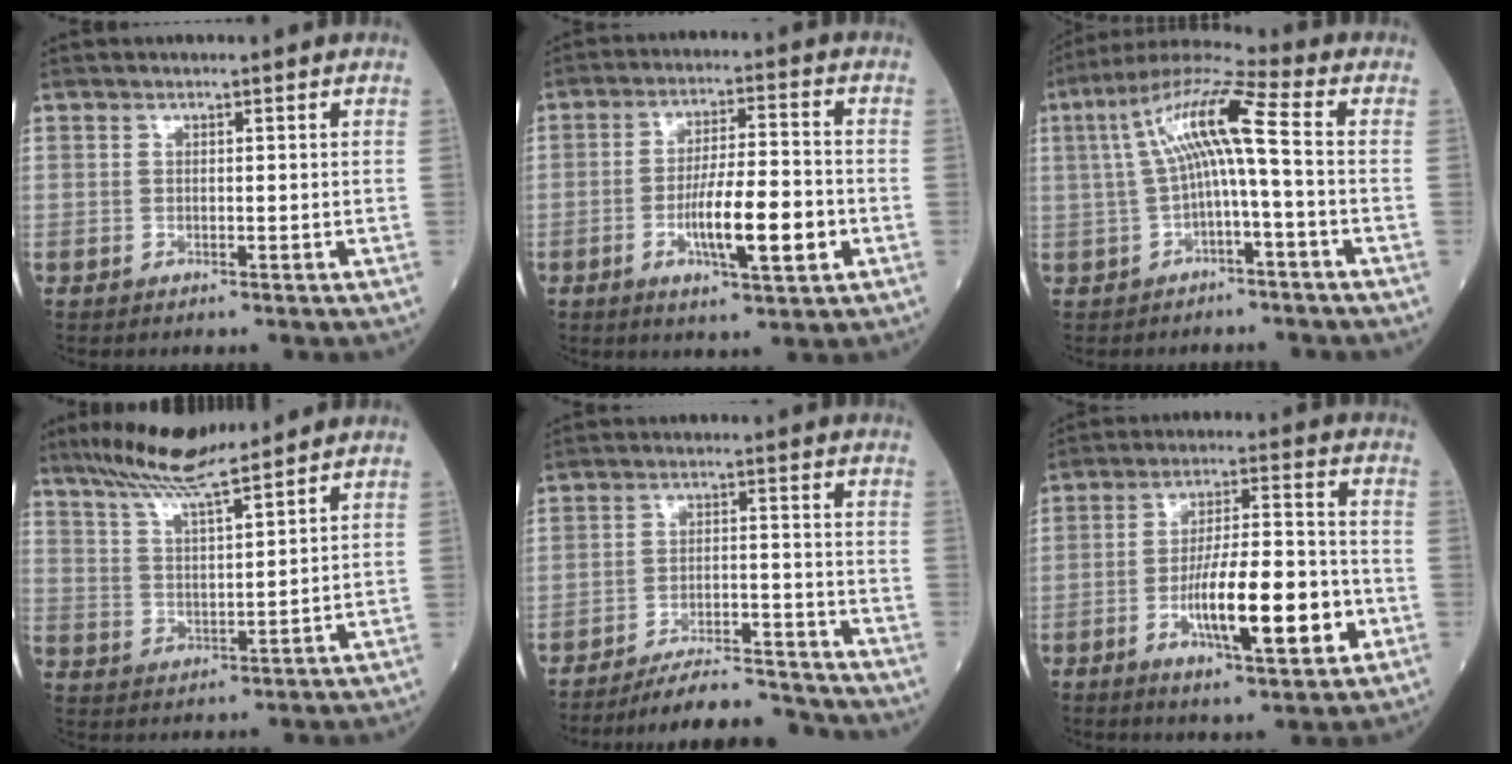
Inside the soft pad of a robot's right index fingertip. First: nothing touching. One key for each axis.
{"total": 10.4, "fx": -3.1, "fy": 1.7, "fz": 9.8, "tx": -0.175, "ty": -0.003, "tz": -0.052}
{"total": 10.8, "fx": 0.2, "fy": 0.7, "fz": 10.8, "tx": -0.209, "ty": 0.041, "tz": 0.001}
{"total": 10.0, "fx": 8.6, "fy": 0.3, "fz": 5.1, "tx": -0.102, "ty": 0.007, "tz": 0.158}
{"total": 12.6, "fx": -12.3, "fy": 0.6, "fz": 2.6, "tx": -0.042, "ty": 0.010, "tz": -0.191}
{"total": 14.5, "fx": -4.5, "fy": 3.0, "fz": 13.5, "tx": -0.231, "ty": 0.002, "tz": -0.071}